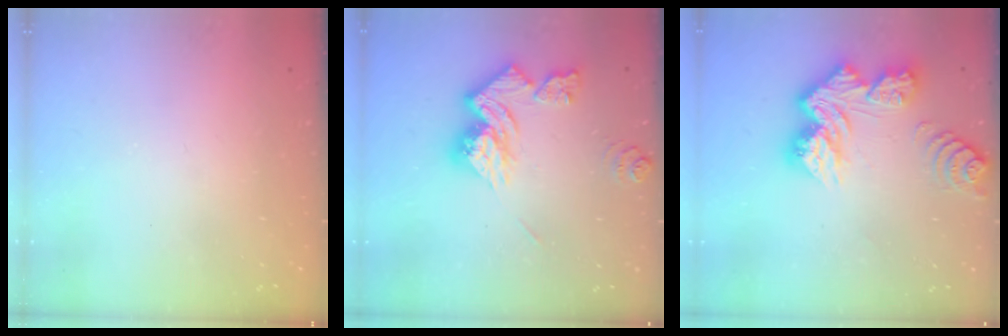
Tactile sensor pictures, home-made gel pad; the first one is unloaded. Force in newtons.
{"total": 13.3, "press": 13.3, "slide": 1.3}
{"total": 14.2, "press": 14.1, "slide": 1.6}